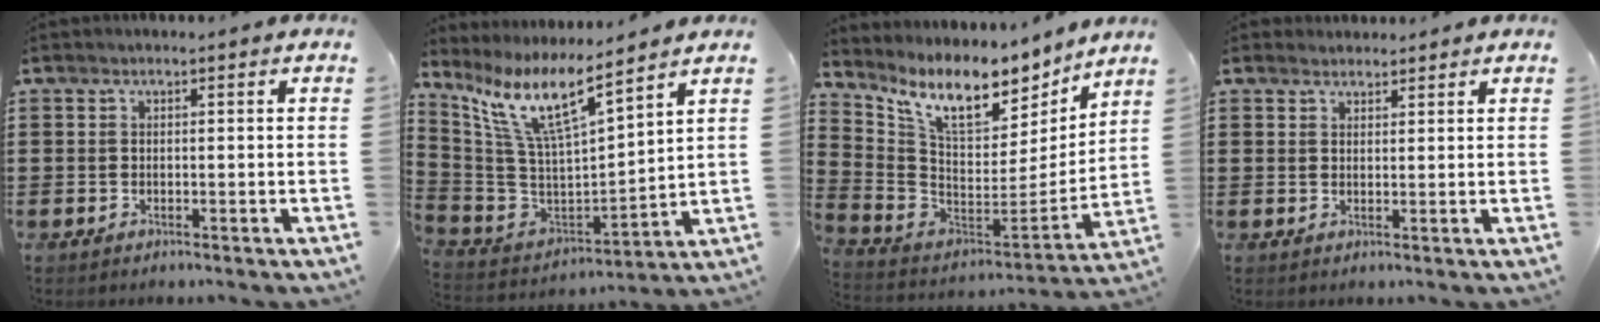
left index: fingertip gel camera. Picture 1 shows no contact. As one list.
[{"total": 11.4, "force": [7.5, 1.7, 8.4], "torque": [-0.199, -0.054, 0.126]}, {"total": 10.5, "force": [7.6, 3.5, 6.3], "torque": [-0.151, -0.050, 0.132]}, {"total": 1.9, "force": [1.7, 0.7, 0.0], "torque": [-0.005, 0.003, 0.035]}]